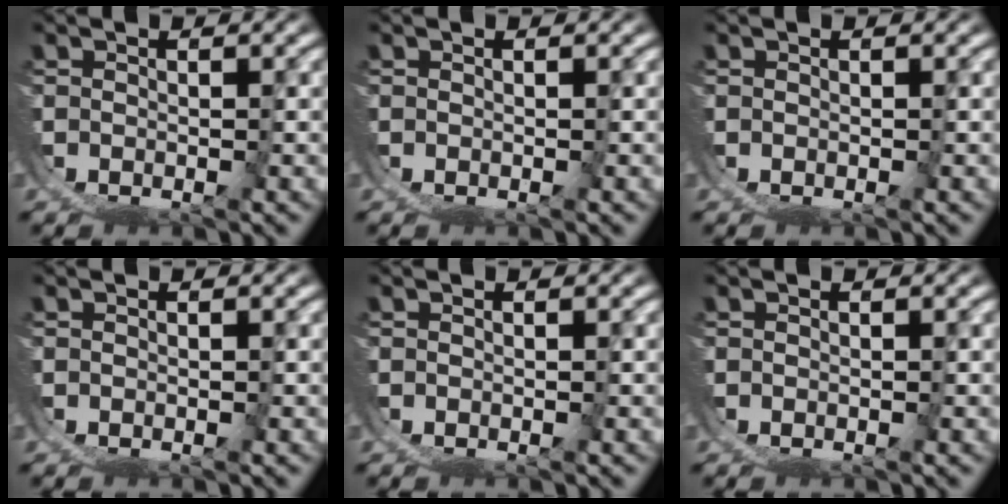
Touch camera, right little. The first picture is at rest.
{"total": 0.0}
{"total": 0.0}
{"total": 0.0}
{"total": 0.0}
{"total": 0.0}